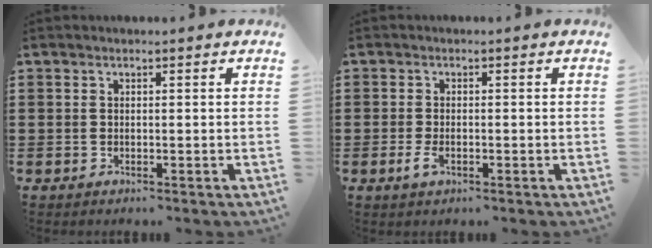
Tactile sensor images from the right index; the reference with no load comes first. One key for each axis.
{"total": 2.0, "fx": -0.7, "fy": 0.9, "fz": 1.6, "tx": -0.046, "ty": -0.005, "tz": -0.018}